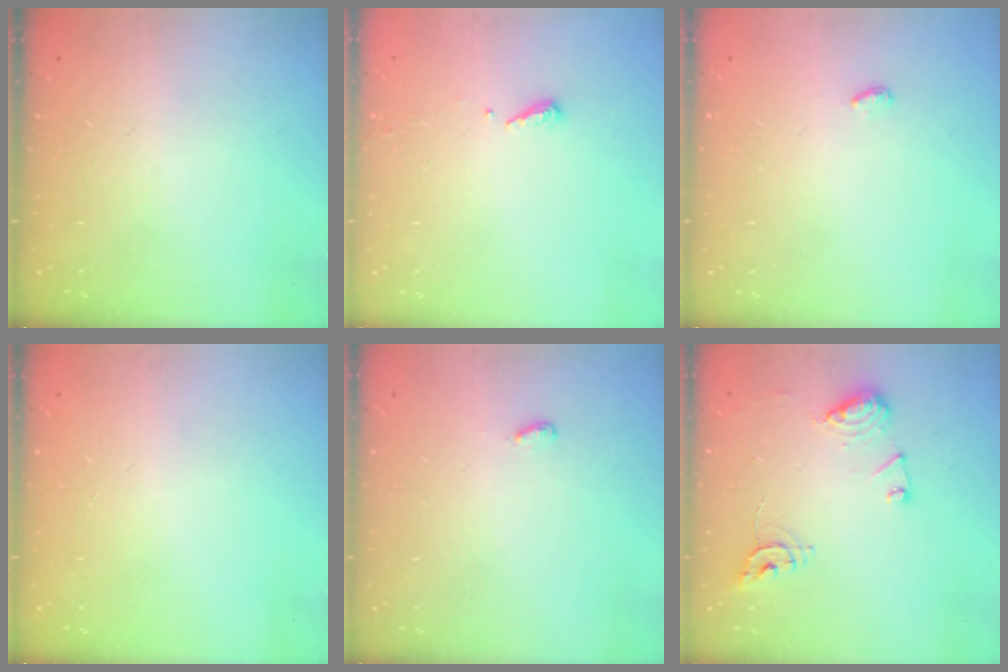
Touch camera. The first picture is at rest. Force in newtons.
{"total": 5.3, "press": 5.3, "slide": 0.5}
{"total": 3.6, "press": 3.6, "slide": 0.4}
{"total": 0.0}
{"total": 3.2, "press": 3.1, "slide": 0.4}
{"total": 12.1, "press": 12.0, "slide": 1.2}